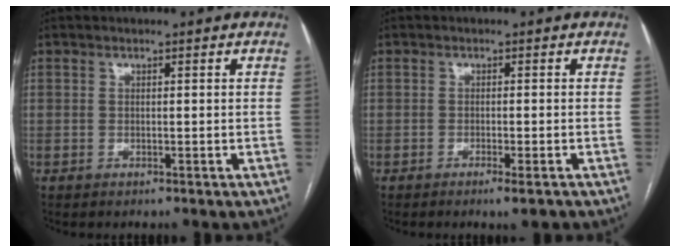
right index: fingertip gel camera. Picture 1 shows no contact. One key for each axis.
{"total": 2.3, "fx": -1.5, "fy": 0.1, "fz": 1.7, "tx": -0.024, "ty": -0.004, "tz": -0.022}